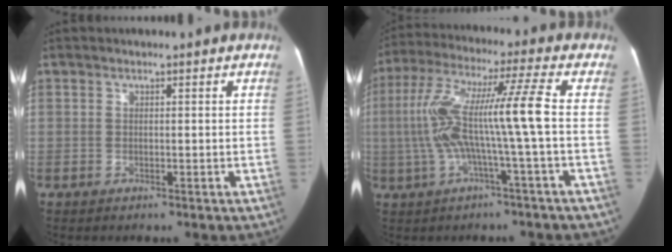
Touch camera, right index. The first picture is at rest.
{"total": 12.7, "force": [-1.1, -1.0, 12.6], "torque": [-0.250, 0.027, -0.025]}